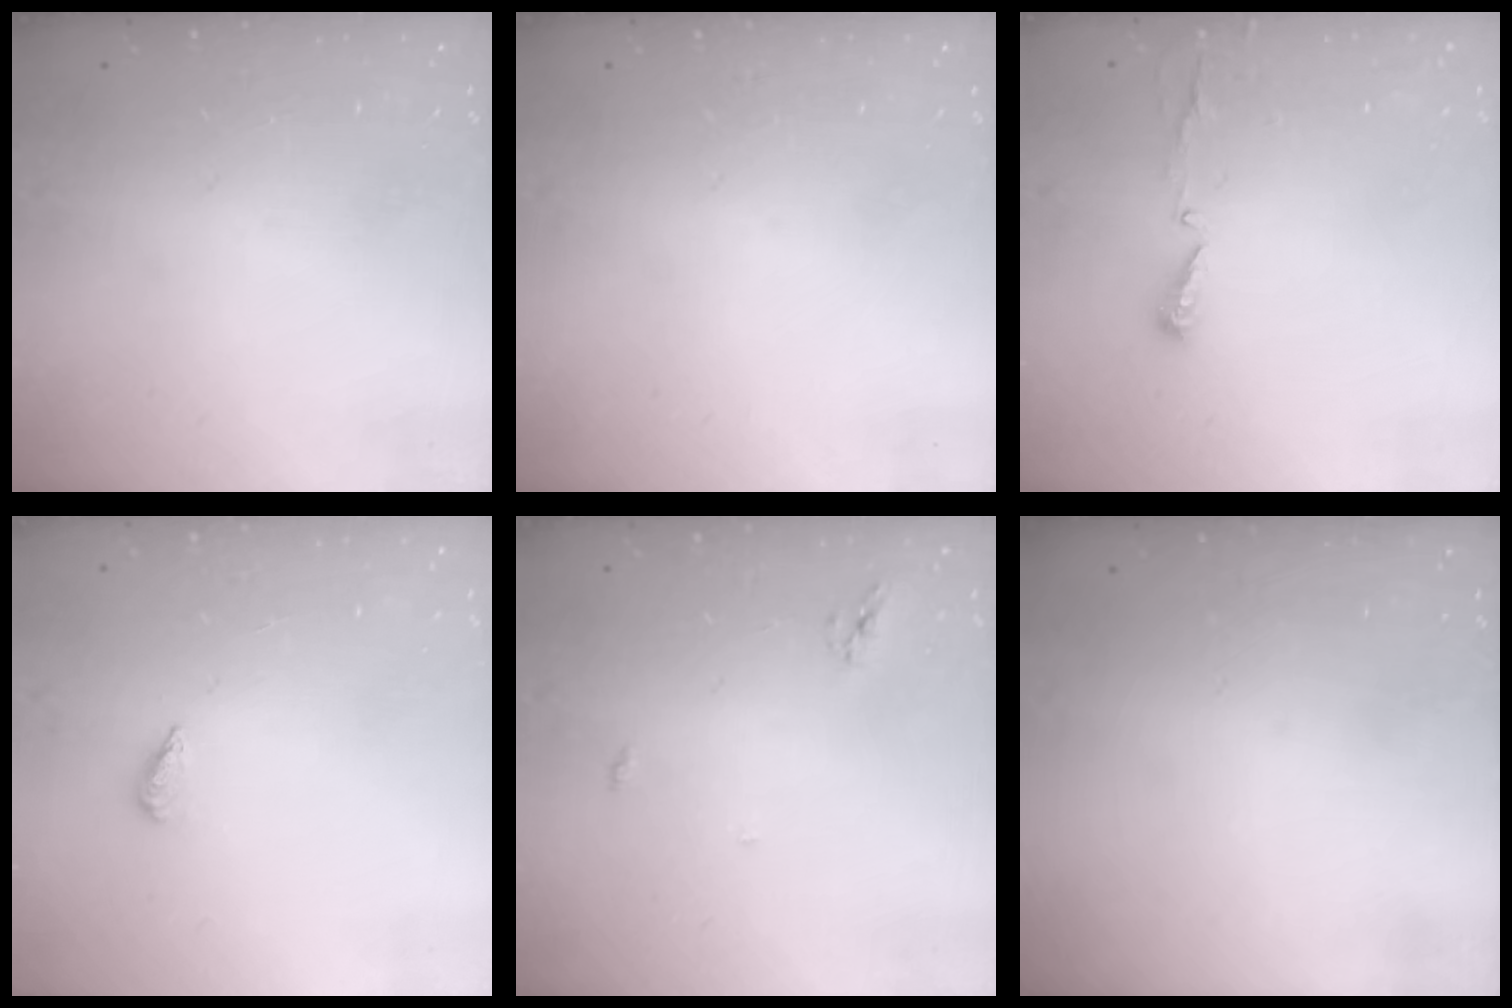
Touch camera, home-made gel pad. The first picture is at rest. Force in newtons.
{"total": 0.0}
{"total": 4.8, "press": 4.8, "slide": 0.3}
{"total": 2.1, "press": 1.9, "slide": 0.8}
{"total": 3.3, "press": 3.3, "slide": 0.2}
{"total": 0.0}